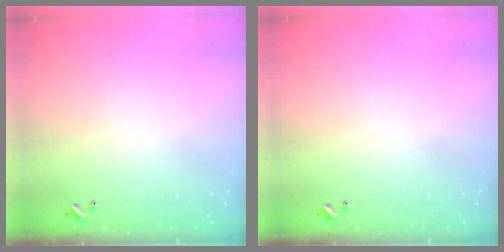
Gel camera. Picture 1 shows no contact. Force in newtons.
{"total": 0.0}